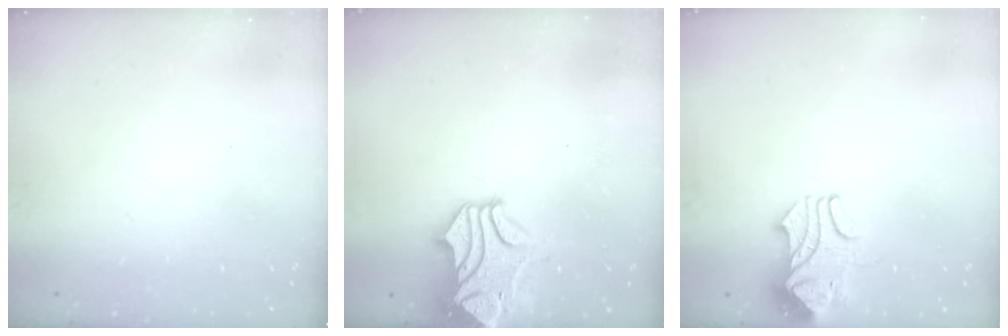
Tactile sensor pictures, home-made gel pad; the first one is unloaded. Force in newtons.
{"total": 2.4, "press": 2.1, "slide": 1.3}
{"total": 2.1, "press": 2.0, "slide": 0.8}